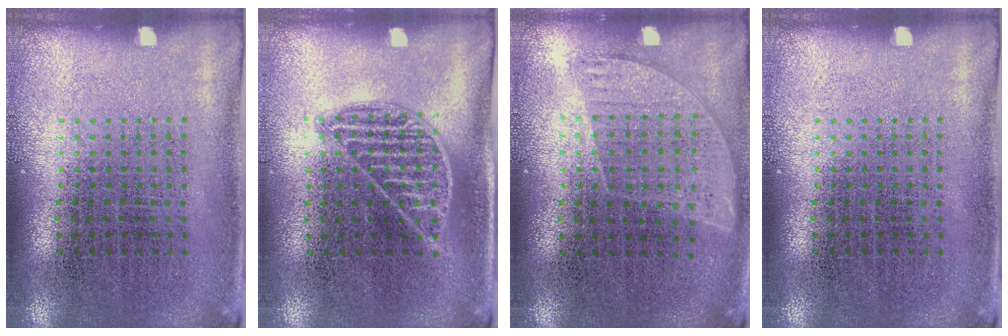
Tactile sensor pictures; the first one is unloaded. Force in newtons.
{"total": 0.9, "press": 0.9, "slide": 0.3}
{"total": 0.9, "press": 0.7, "slide": 0.5}
{"total": 0.0}